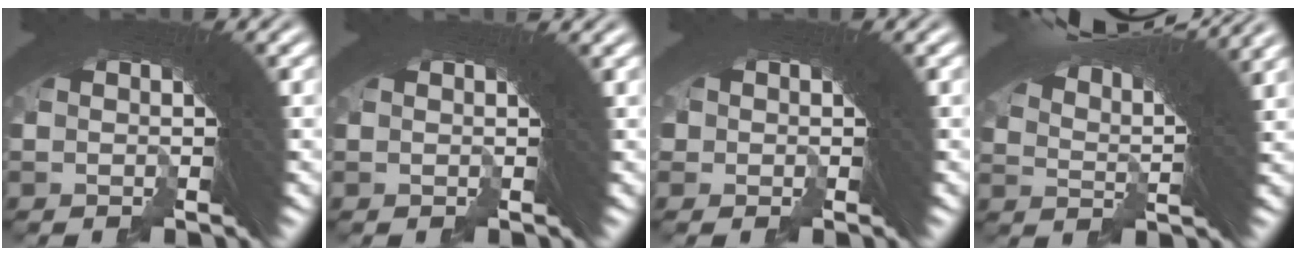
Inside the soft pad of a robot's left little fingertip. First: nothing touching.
{"total": 1.1, "force": [0.8, -0.5, 0.3], "torque": [-0.004, 0.004, 0.014]}
{"total": 1.4, "force": [-0.9, 1.0, -0.1], "torque": [0.011, 0.001, -0.015]}
{"total": 10.5, "force": [7.7, 2.3, 6.9], "torque": [-0.101, 0.033, 0.110]}